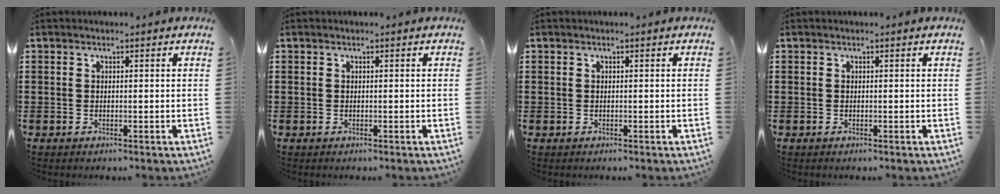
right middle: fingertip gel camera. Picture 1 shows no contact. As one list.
[{"total": 0.0}, {"total": 0.0}, {"total": 0.0}]